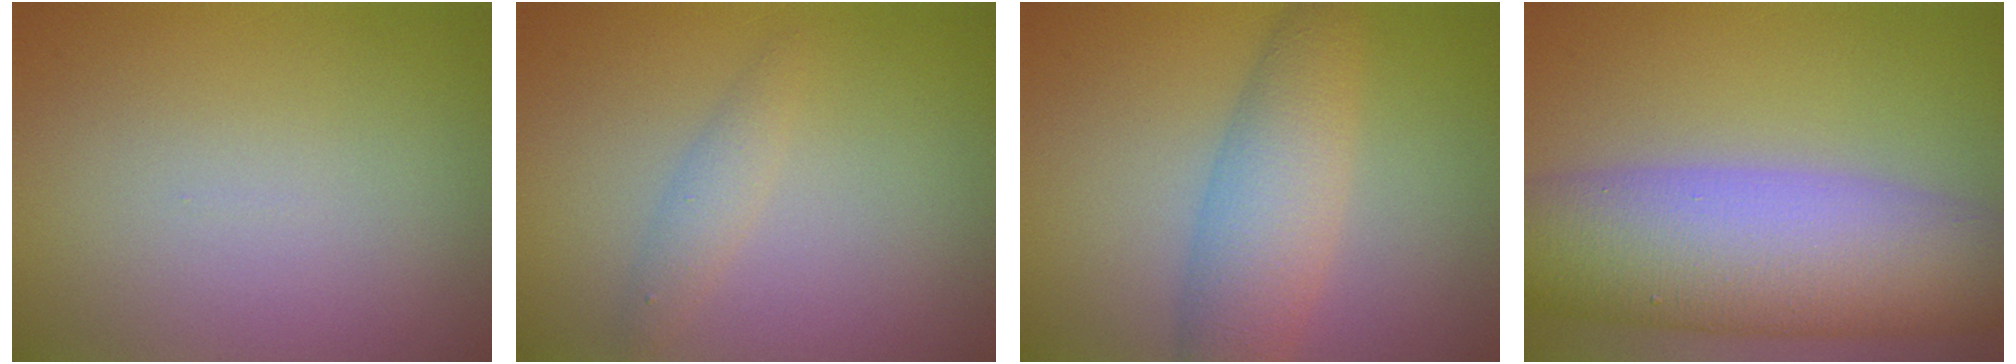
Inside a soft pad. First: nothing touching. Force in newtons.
{"total": 1.4, "press": 1.4, "slide": 0.0}
{"total": 4.7, "press": 4.7, "slide": 0.1}
{"total": 11.6, "press": 11.6, "slide": 0.6}